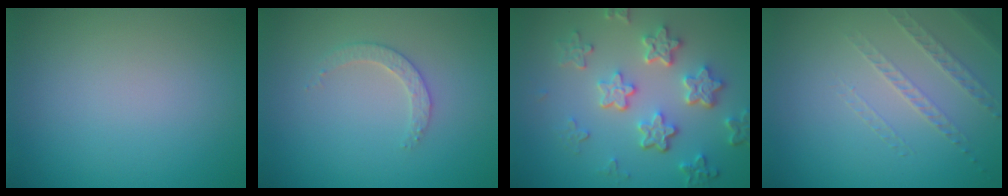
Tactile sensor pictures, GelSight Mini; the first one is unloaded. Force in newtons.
{"total": 1.9, "press": 1.8, "slide": 0.6}
{"total": 5.5, "press": 4.2, "slide": 3.6}
{"total": 1.4, "press": 1.0, "slide": 0.9}